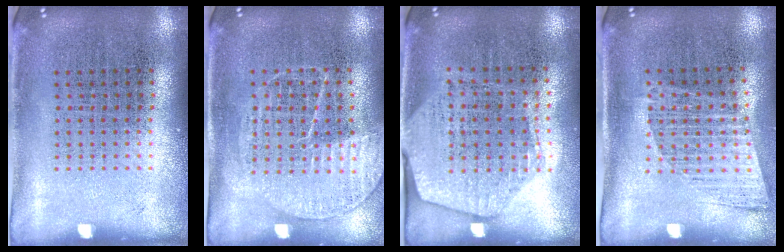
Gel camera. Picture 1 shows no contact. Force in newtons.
{"total": 1.3, "press": 1.3, "slide": 0.2}
{"total": 1.8, "press": 1.6, "slide": 0.8}
{"total": 1.2, "press": 1.0, "slide": 0.7}